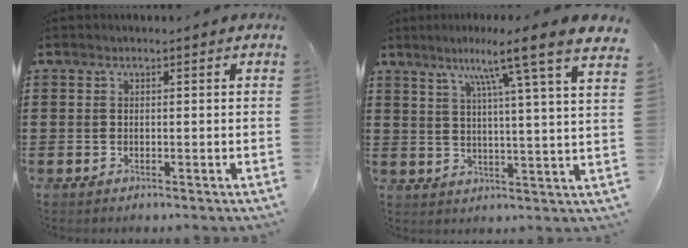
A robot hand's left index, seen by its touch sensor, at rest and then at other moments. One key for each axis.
{"total": 8.9, "fx": 6.3, "fy": -1.5, "fz": 6.1, "tx": -0.116, "ty": -0.039, "tz": 0.090}